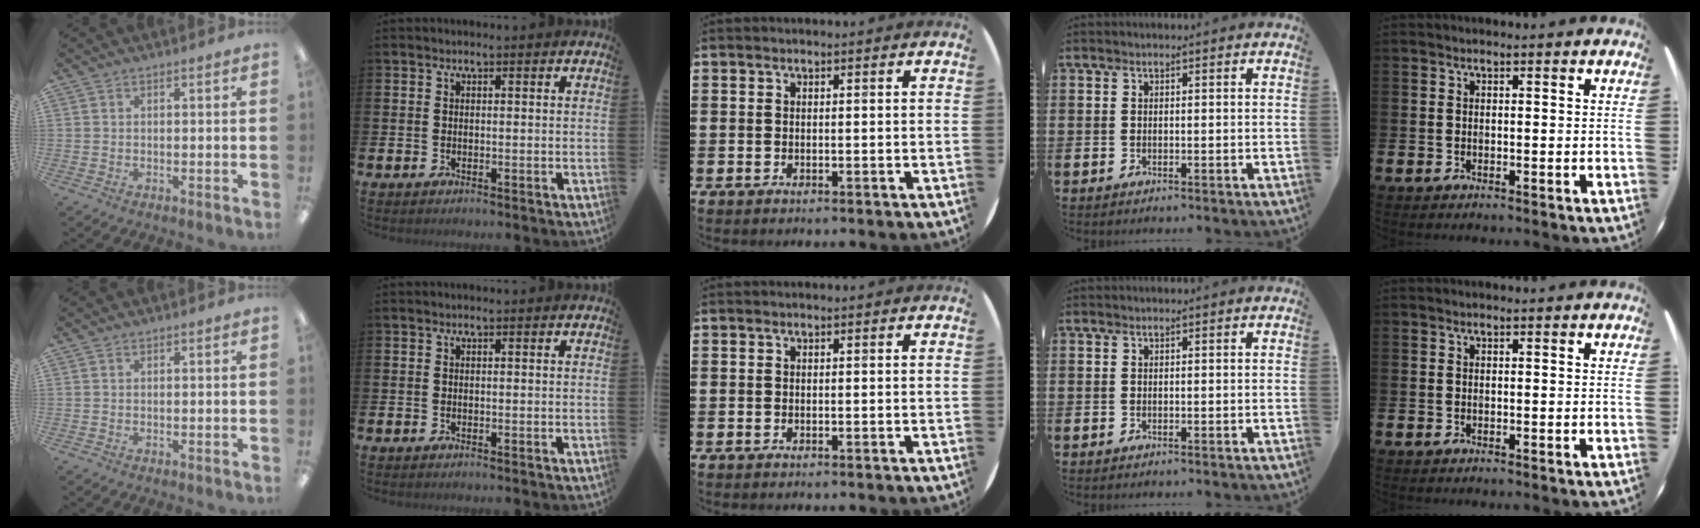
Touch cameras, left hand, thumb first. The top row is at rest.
{}